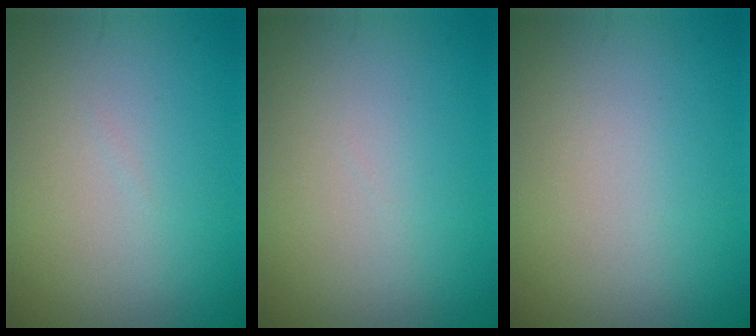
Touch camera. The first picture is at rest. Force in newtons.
{"total": 0.0}
{"total": 0.0}